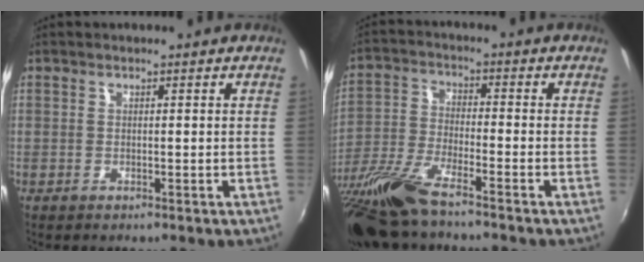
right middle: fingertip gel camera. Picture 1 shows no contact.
{"total": 15.0, "force": [-11.9, 2.1, 8.9], "torque": [-0.194, -0.038, -0.232]}